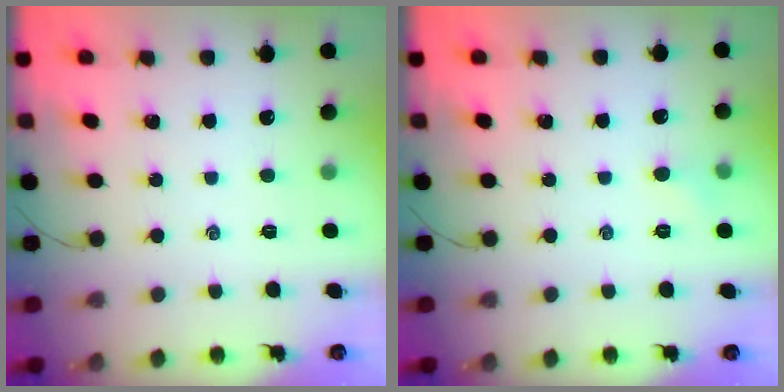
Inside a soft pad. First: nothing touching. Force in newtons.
{"total": 3.2, "press": 3.0, "slide": 1.1}